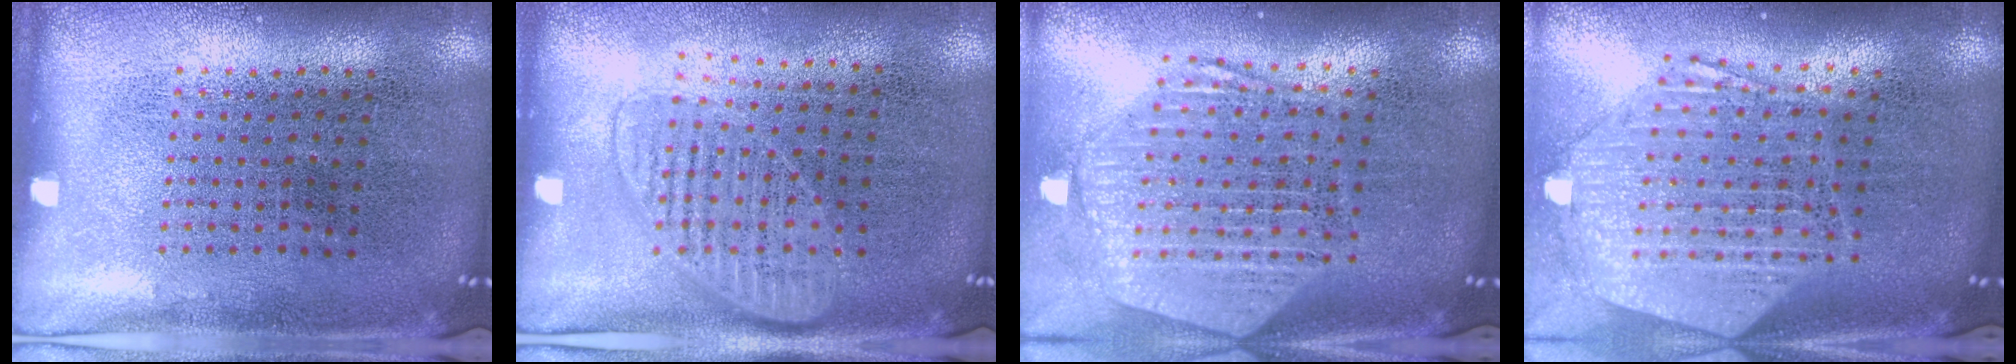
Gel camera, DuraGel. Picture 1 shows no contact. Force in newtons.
{"total": 1.4, "press": 1.3, "slide": 0.6}
{"total": 2.6, "press": 2.1, "slide": 1.5}
{"total": 2.7, "press": 2.2, "slide": 1.6}